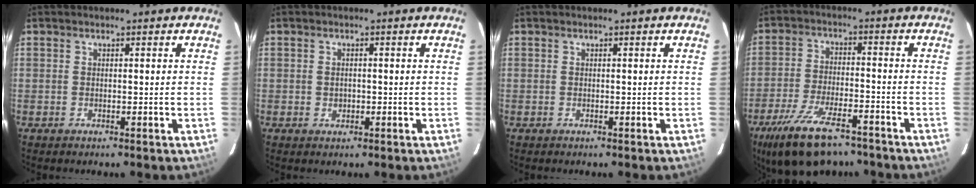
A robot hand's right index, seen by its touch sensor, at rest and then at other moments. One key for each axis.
{"total": 1.5, "fx": -0.2, "fy": 1.3, "fz": 0.8, "tx": -0.012, "ty": 0.003, "tz": -0.003}
{"total": 0.0}
{"total": 16.4, "fx": -11.8, "fy": 6.2, "fz": 9.5, "tx": -0.202, "ty": -0.029, "tz": -0.198}